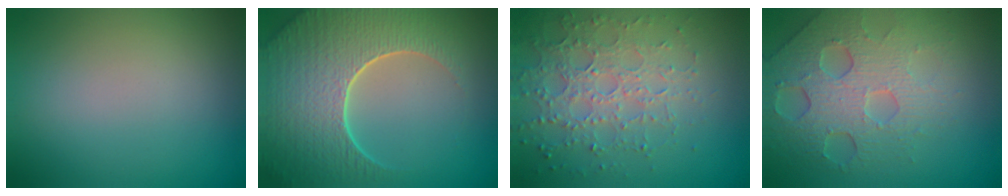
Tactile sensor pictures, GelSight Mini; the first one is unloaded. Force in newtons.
{"total": 9.2, "press": 6.5, "slide": 6.5}
{"total": 4.8, "press": 4.3, "slide": 2.1}
{"total": 6.9, "press": 4.9, "slide": 4.9}